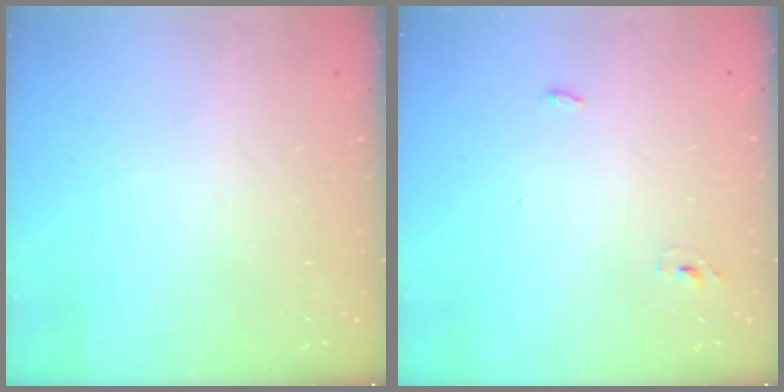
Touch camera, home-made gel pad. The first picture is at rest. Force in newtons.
{"total": 2.7, "press": 2.6, "slide": 0.9}